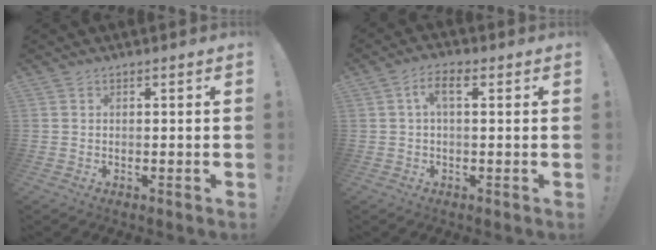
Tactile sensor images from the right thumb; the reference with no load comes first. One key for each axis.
{"total": 5.2, "fx": 1.1, "fy": 2.4, "fz": 4.5, "tx": -0.071, "ty": 0.008, "tz": 0.015}